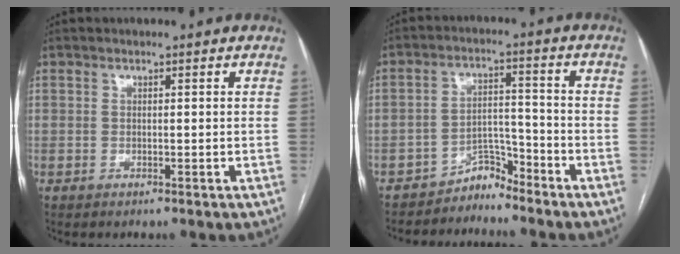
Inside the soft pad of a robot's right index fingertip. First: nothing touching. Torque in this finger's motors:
{"motor_torque": [-0.47, -0.34, -0.17, -0.07]}